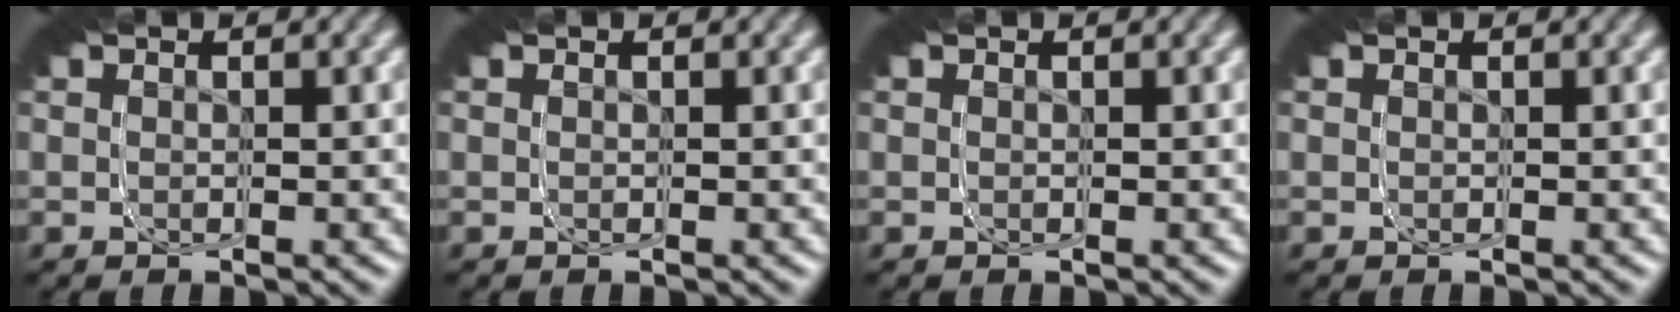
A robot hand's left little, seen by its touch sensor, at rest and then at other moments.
{"total": 0.0}
{"total": 0.0}
{"total": 0.0}